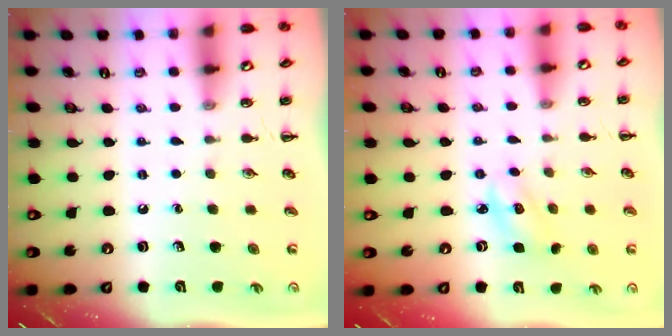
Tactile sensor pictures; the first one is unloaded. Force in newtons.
{"total": 2.7, "press": 2.7, "slide": 0.4}